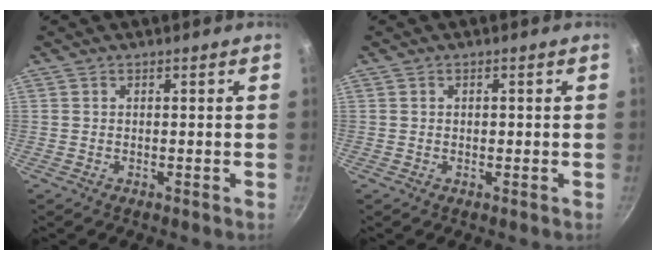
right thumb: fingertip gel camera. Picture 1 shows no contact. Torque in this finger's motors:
{"motor_torque": [-0.70, -0.16, -0.14, 0.33, -0.02]}